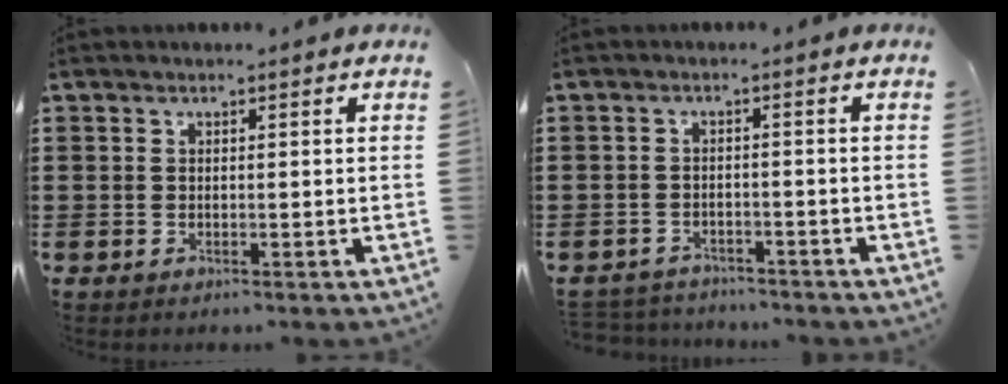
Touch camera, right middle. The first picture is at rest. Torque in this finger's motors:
{"motor_torque": [-0.24, -0.09, -0.18, -0.04]}